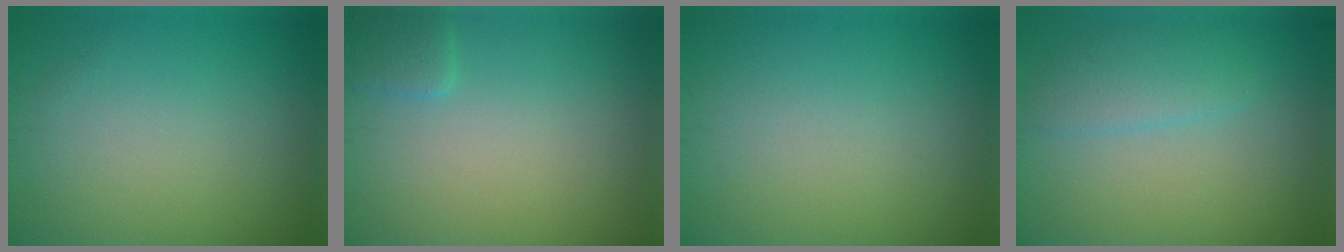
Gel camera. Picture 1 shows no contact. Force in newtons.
{"total": 1.5, "press": 1.5, "slide": 0.1}
{"total": 0.0}
{"total": 2.7, "press": 2.7, "slide": 0.2}